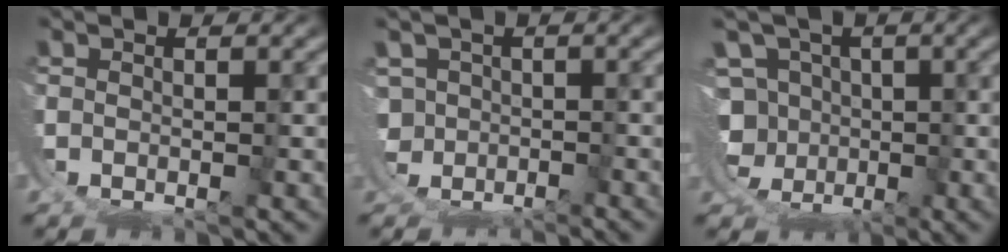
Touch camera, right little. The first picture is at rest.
{"total": 2.1, "force": [-1.0, 1.6, -0.8], "torque": [-0.011, -0.031, -0.003]}
{"total": 10.6, "force": [-0.1, 10.3, 2.5], "torque": [-0.082, -0.049, 0.004]}